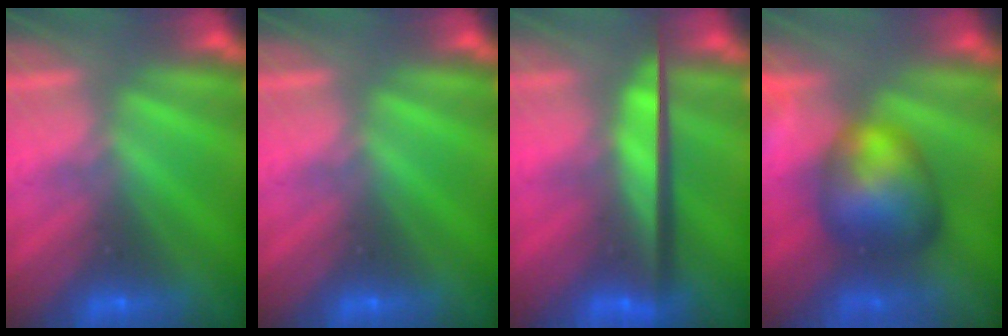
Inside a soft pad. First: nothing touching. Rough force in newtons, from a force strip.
{"total": 0.0}
{"total": 8.8}
{"total": 6.3}